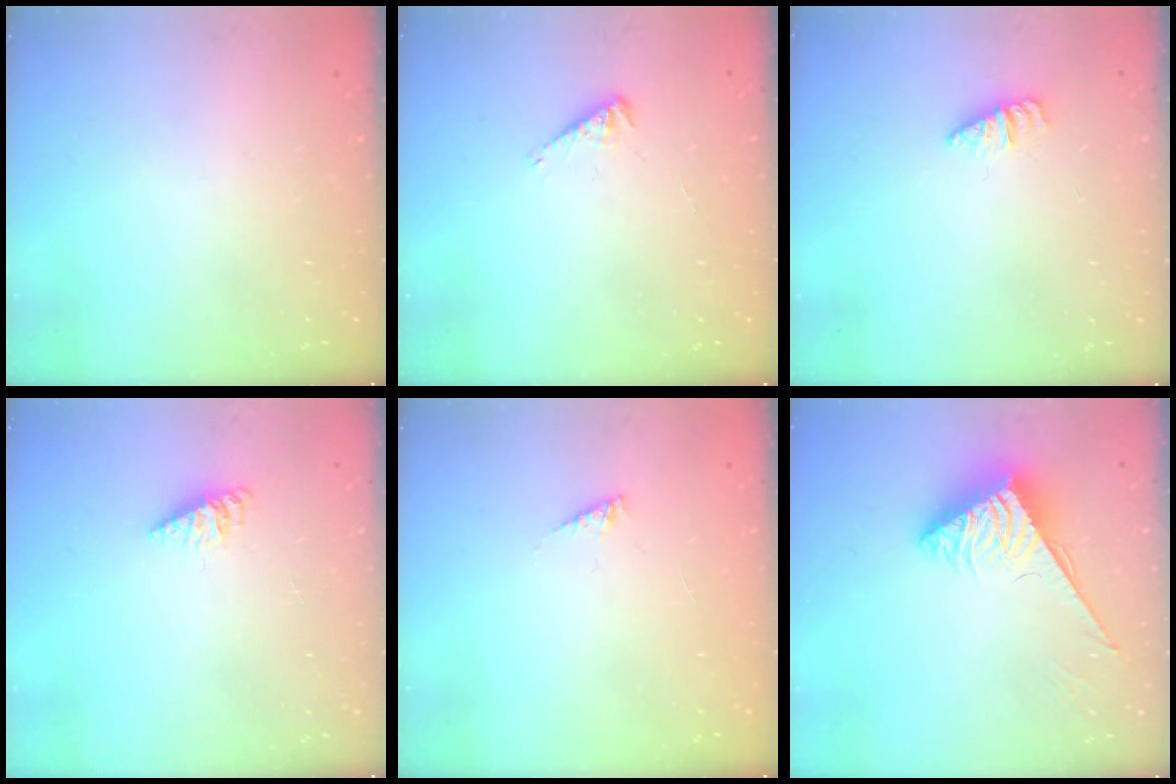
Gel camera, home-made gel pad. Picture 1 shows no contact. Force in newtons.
{"total": 2.2, "press": 2.1, "slide": 0.5}
{"total": 1.1, "press": 1.1, "slide": 0.2}
{"total": 2.9, "press": 2.9, "slide": 0.3}
{"total": 1.8, "press": 1.8, "slide": 0.2}
{"total": 3.9, "press": 3.9, "slide": 0.5}